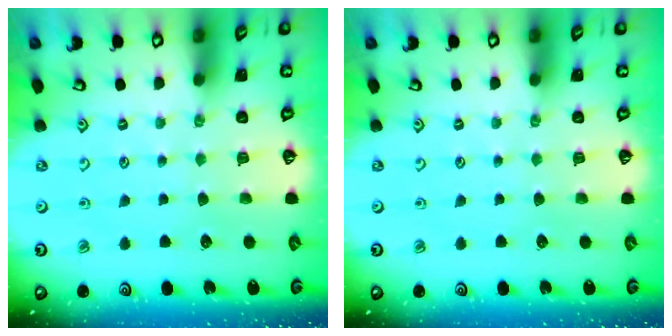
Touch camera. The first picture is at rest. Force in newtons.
{"total": 0.0}